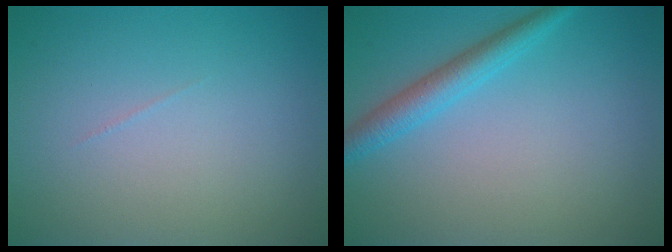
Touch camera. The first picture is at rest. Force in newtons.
{"total": 2.8, "press": 2.8, "slide": 0.2}